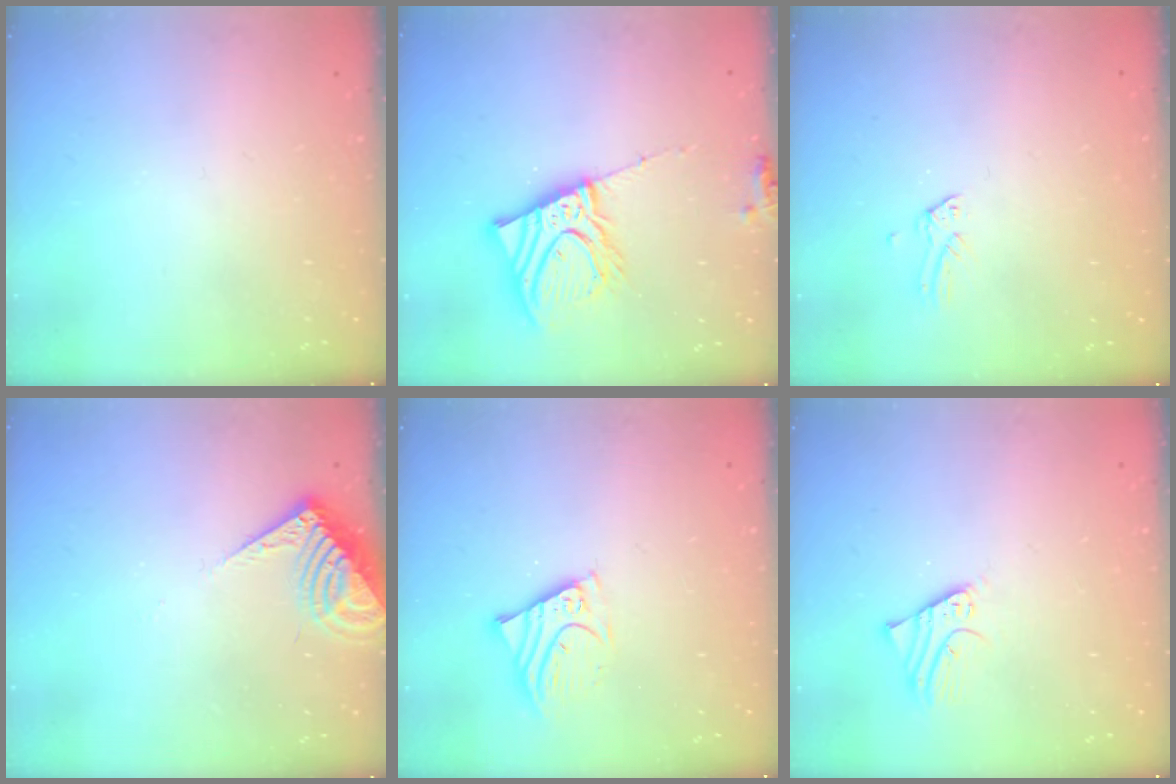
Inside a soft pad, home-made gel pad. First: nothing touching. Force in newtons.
{"total": 15.9, "press": 15.6, "slide": 3.0}
{"total": 0.0}
{"total": 7.6, "press": 7.5, "slide": 1.1}
{"total": 6.4, "press": 6.3, "slide": 0.7}
{"total": 2.3, "press": 2.3, "slide": 0.2}